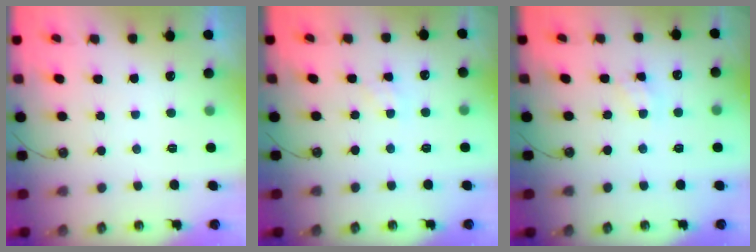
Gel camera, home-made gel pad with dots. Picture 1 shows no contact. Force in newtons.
{"total": 1.4, "press": 1.4, "slide": 0.2}
{"total": 3.1, "press": 3.1, "slide": 0.5}